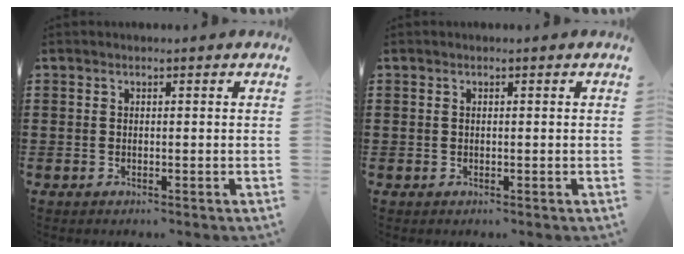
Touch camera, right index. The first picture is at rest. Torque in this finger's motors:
{"motor_torque": [-0.13, 0.23, -0.03, -0.01]}